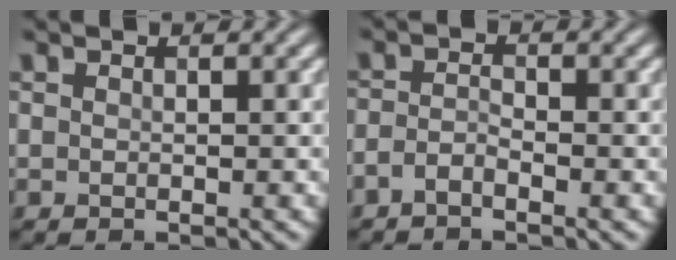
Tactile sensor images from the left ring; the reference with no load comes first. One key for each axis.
{"total": 1.5, "fx": -1.0, "fy": 0.4, "fz": 0.9, "tx": -0.022, "ty": 0.002, "tz": -0.025}